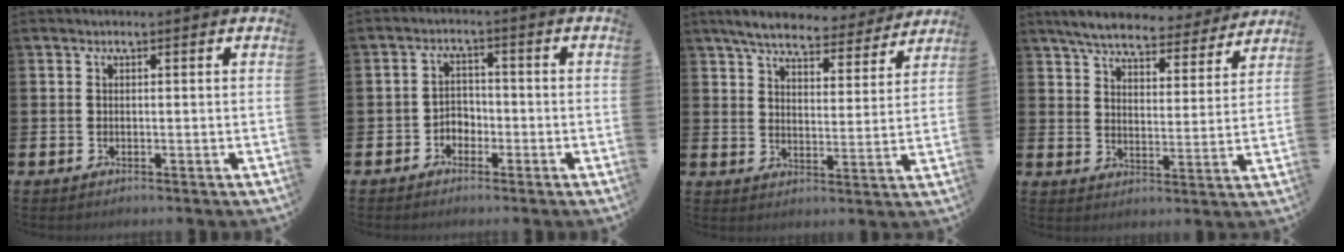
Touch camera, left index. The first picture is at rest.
{"total": 2.6, "force": [-1.8, 1.8, 0.5], "torque": [-0.020, 0.009, -0.041]}
{"total": 6.6, "force": [6.2, 1.3, 1.8], "torque": [-0.057, -0.032, 0.108]}
{"total": 6.4, "force": [6.1, 1.1, 1.6], "torque": [-0.054, -0.034, 0.105]}